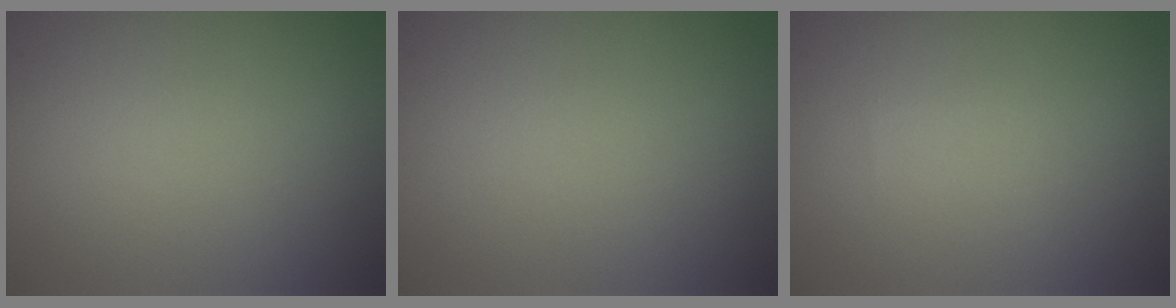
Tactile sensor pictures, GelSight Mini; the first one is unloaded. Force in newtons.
{"total": 0.0}
{"total": 0.0}